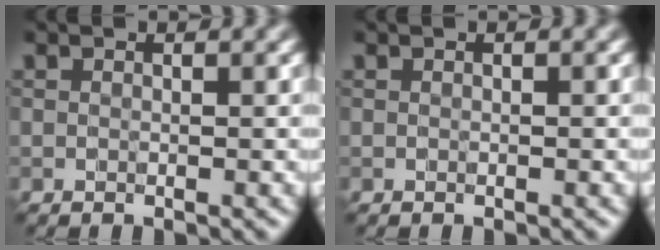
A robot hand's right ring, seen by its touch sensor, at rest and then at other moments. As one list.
[{"total": 0.0}]